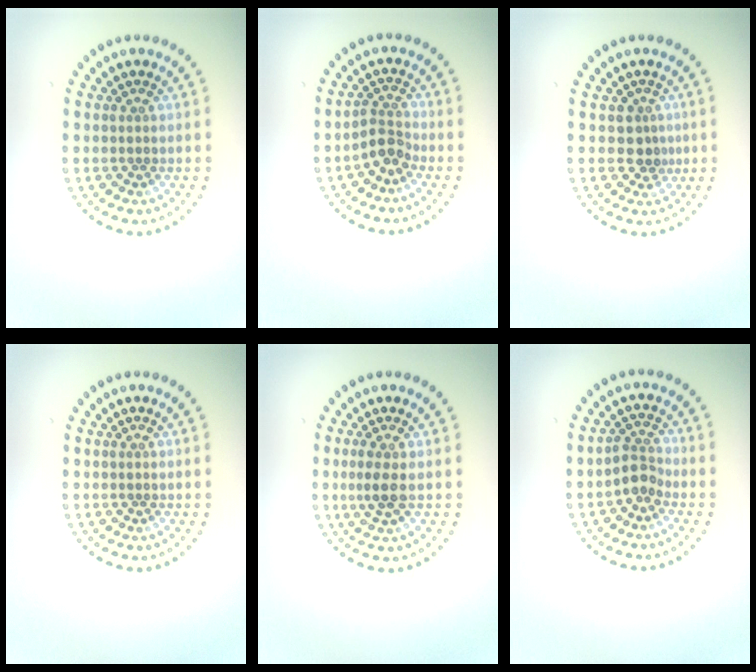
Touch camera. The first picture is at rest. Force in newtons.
{"total": 2.4, "press": 1.8, "slide": 1.6}
{"total": 1.9, "press": 1.5, "slide": 1.1}
{"total": 0.0}
{"total": 2.0, "press": 1.7, "slide": 1.1}
{"total": 2.3, "press": 1.8, "slide": 1.3}